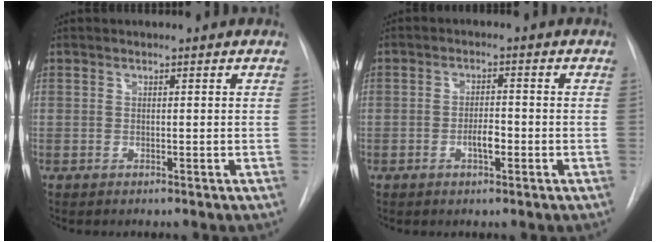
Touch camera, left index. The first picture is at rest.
{"total": 3.0, "force": [-1.2, 1.0, 2.5], "torque": [-0.042, 0.002, -0.021]}